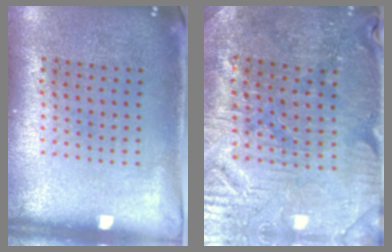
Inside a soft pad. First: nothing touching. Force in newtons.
{"total": 1.7, "press": 1.6, "slide": 0.5}